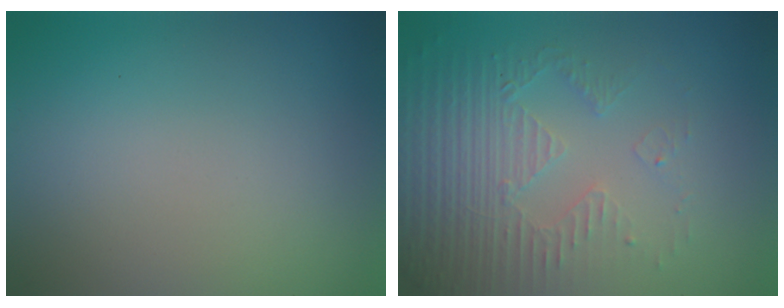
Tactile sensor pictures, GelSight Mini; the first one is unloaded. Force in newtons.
{"total": 5.3, "press": 3.5, "slide": 4.1}